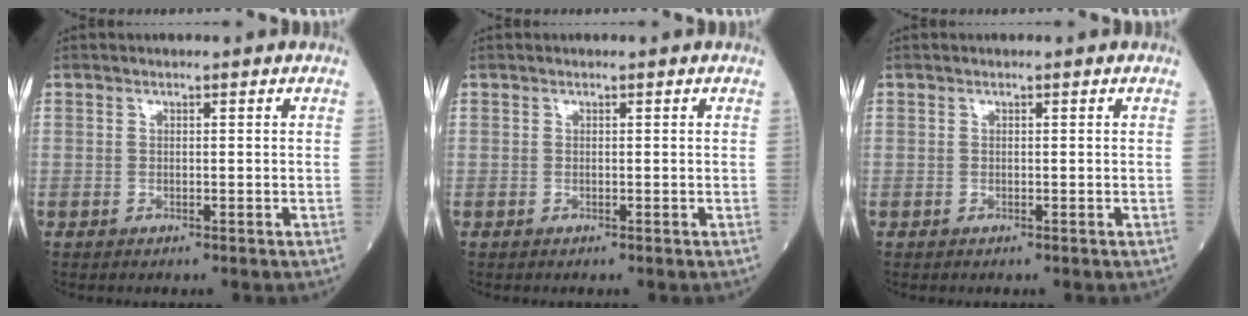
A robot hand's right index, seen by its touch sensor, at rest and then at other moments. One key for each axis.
{"total": 0.0}
{"total": 0.0}